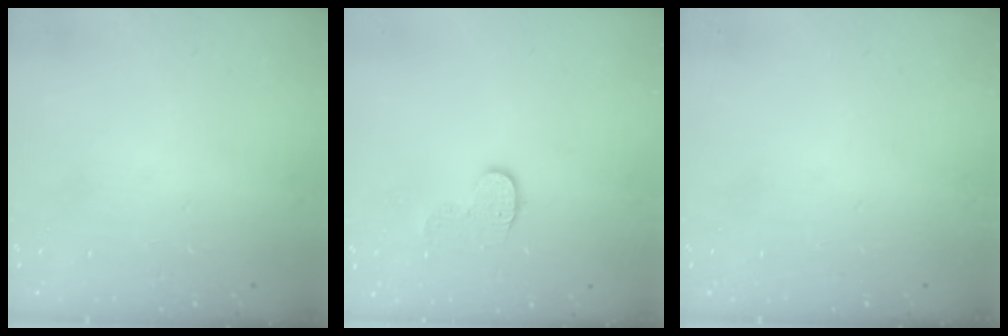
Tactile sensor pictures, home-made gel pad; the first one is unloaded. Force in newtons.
{"total": 8.1, "press": 8.1, "slide": 0.4}
{"total": 0.0}